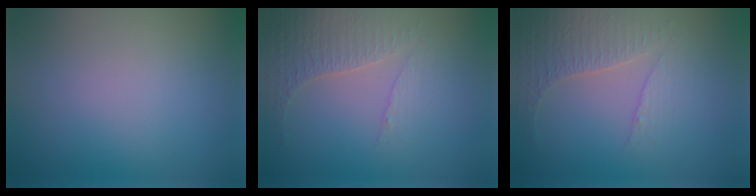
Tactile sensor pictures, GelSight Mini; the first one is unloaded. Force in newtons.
{"total": 3.3, "press": 3.0, "slide": 1.6}
{"total": 4.3, "press": 3.1, "slide": 2.9}